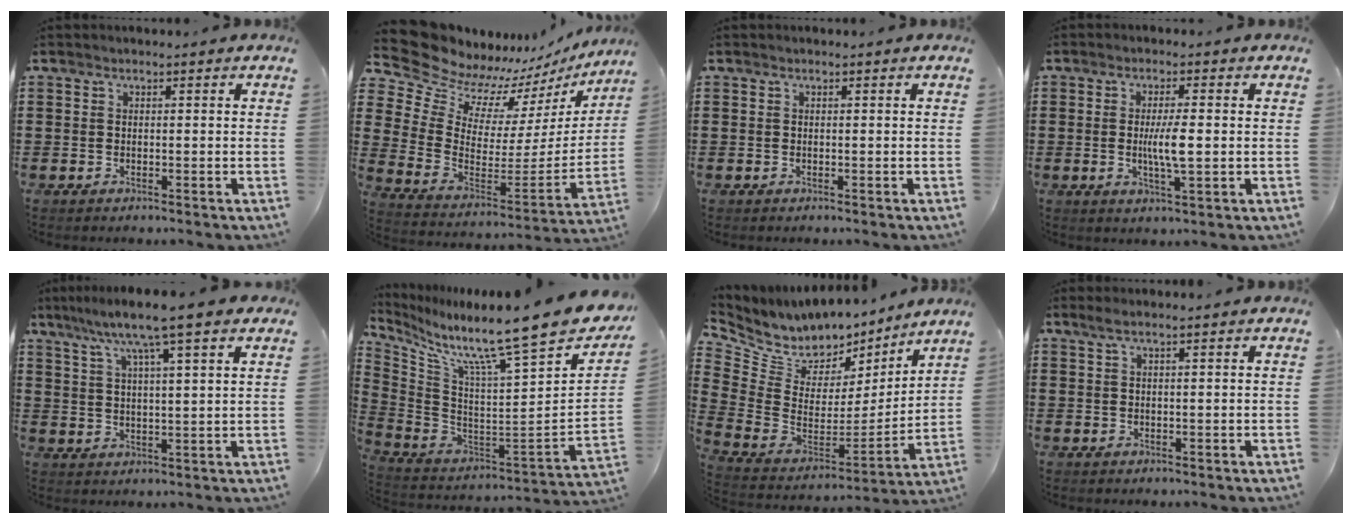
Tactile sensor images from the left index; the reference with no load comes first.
{"total": 10.1, "force": [9.0, 4.2, 1.7], "torque": [-0.094, -0.073, 0.162]}
{"total": 0.0}
{"total": 4.8, "force": [-0.1, 0.8, 4.7], "torque": [-0.092, -0.003, -0.007]}
{"total": 8.4, "force": [6.1, 0.2, 5.8], "torque": [-0.124, -0.021, 0.101]}
{"total": 12.5, "force": [9.8, 0.0, 7.7], "torque": [-0.142, -0.093, 0.148]}
{"total": 7.3, "force": [6.1, 3.9, 1.3], "torque": [-0.073, -0.054, 0.110]}
{"total": 1.2, "force": [0.7, -0.1, 1.0], "torque": [-0.020, -0.002, 0.013]}